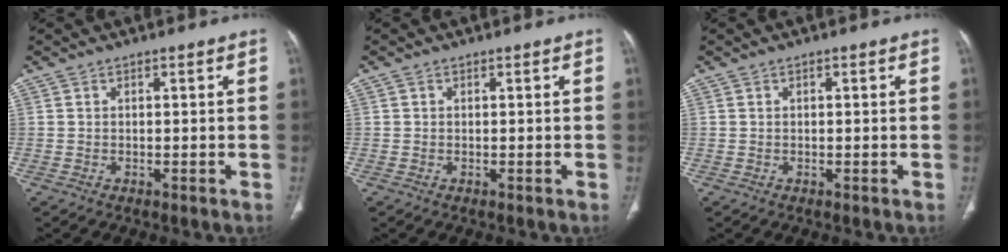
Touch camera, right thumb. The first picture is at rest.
{"total": 0.0}
{"total": 0.0}